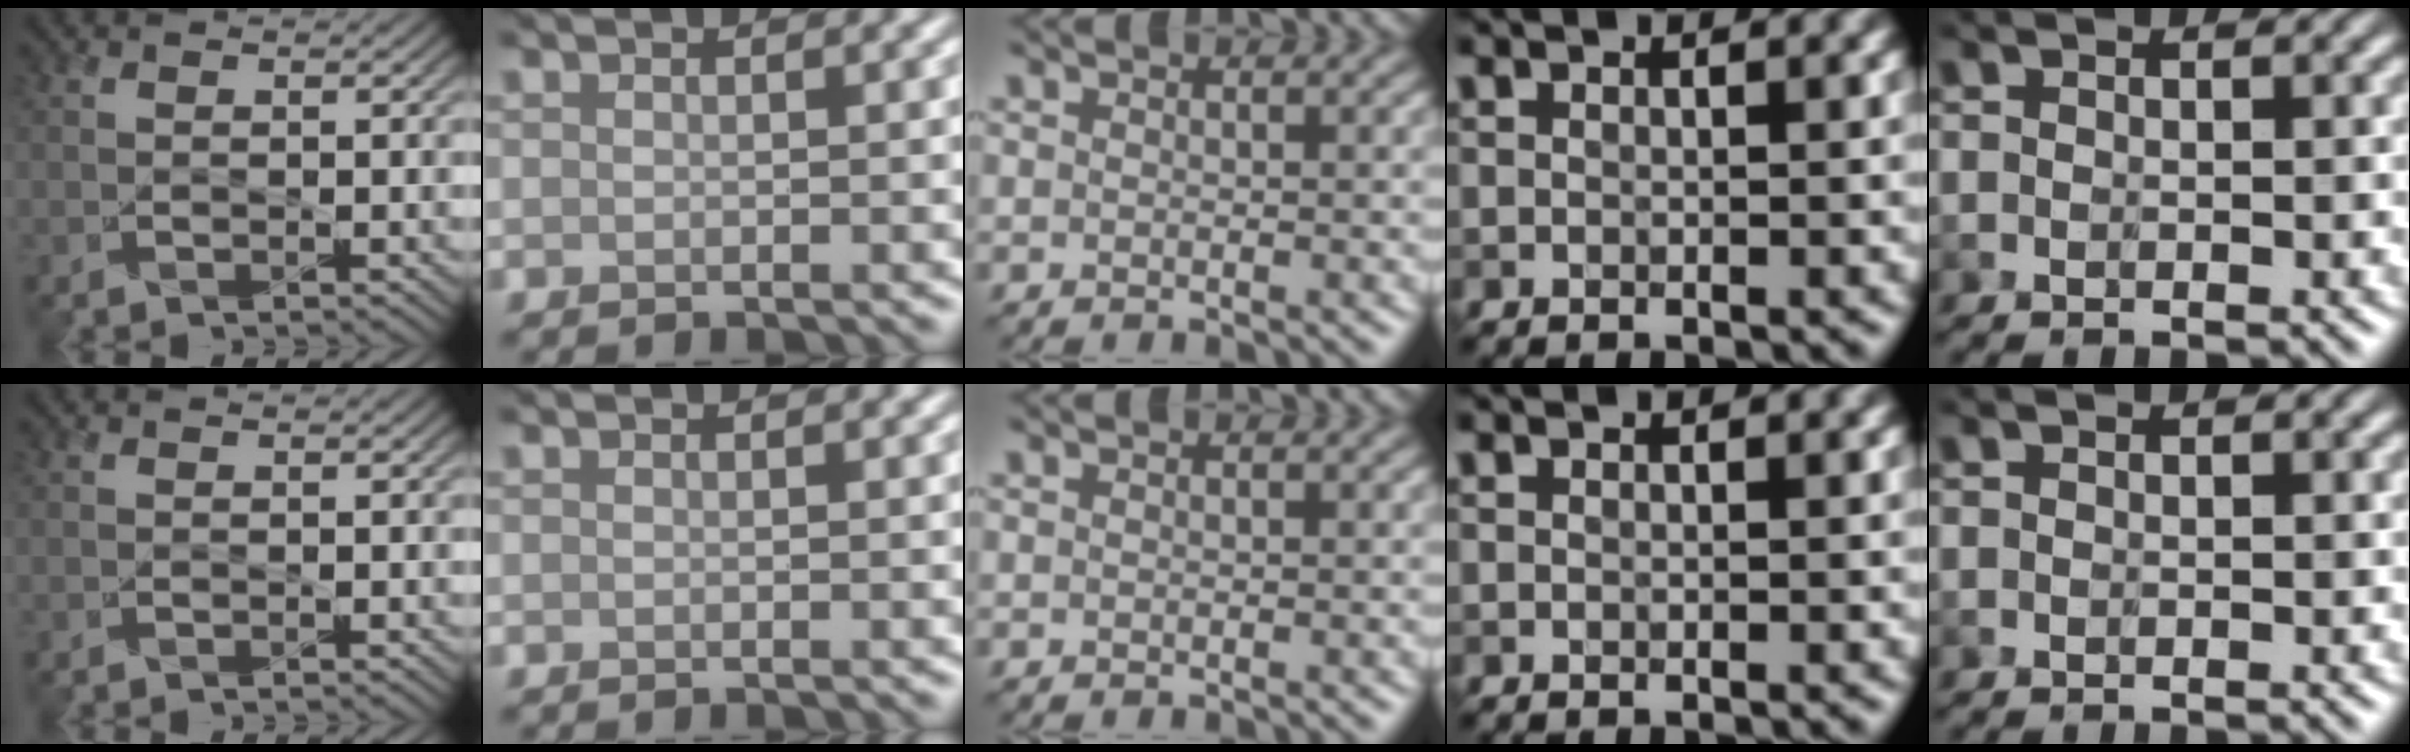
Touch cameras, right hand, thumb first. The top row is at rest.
{}